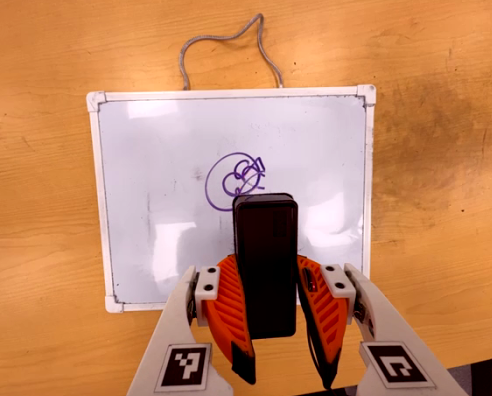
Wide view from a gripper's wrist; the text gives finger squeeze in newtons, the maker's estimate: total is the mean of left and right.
{"total": 7.0, "left": 6.1, "right": 7.9}